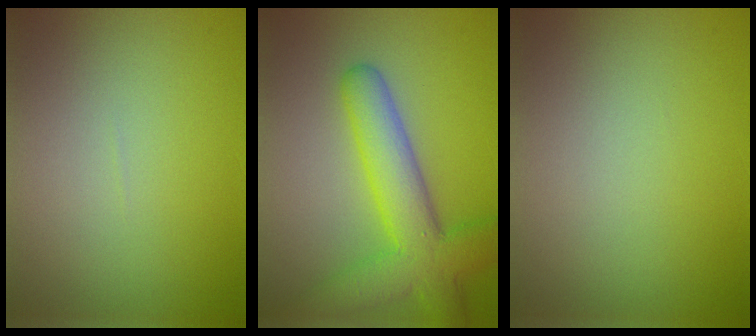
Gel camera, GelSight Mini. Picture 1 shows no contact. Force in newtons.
{"total": 7.4, "press": 7.4, "slide": 0.3}
{"total": 0.0}